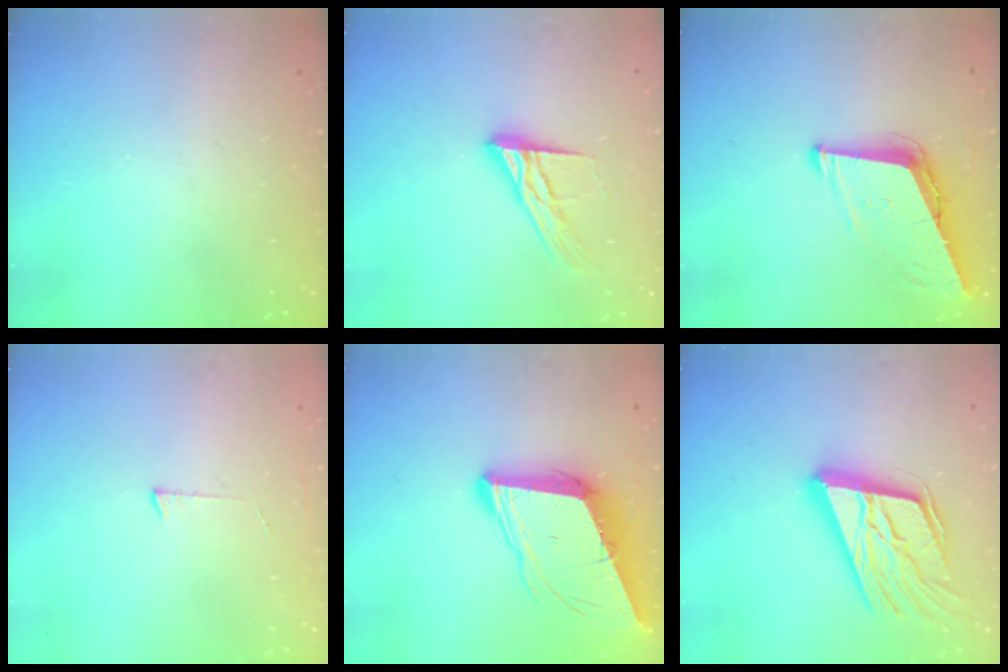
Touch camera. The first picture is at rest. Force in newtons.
{"total": 13.1, "press": 13.1, "slide": 1.0}
{"total": 9.0, "press": 8.6, "slide": 2.6}
{"total": 3.0, "press": 3.0, "slide": 0.3}
{"total": 11.1, "press": 10.6, "slide": 3.3}
{"total": 23.6, "press": 23.1, "slide": 4.9}